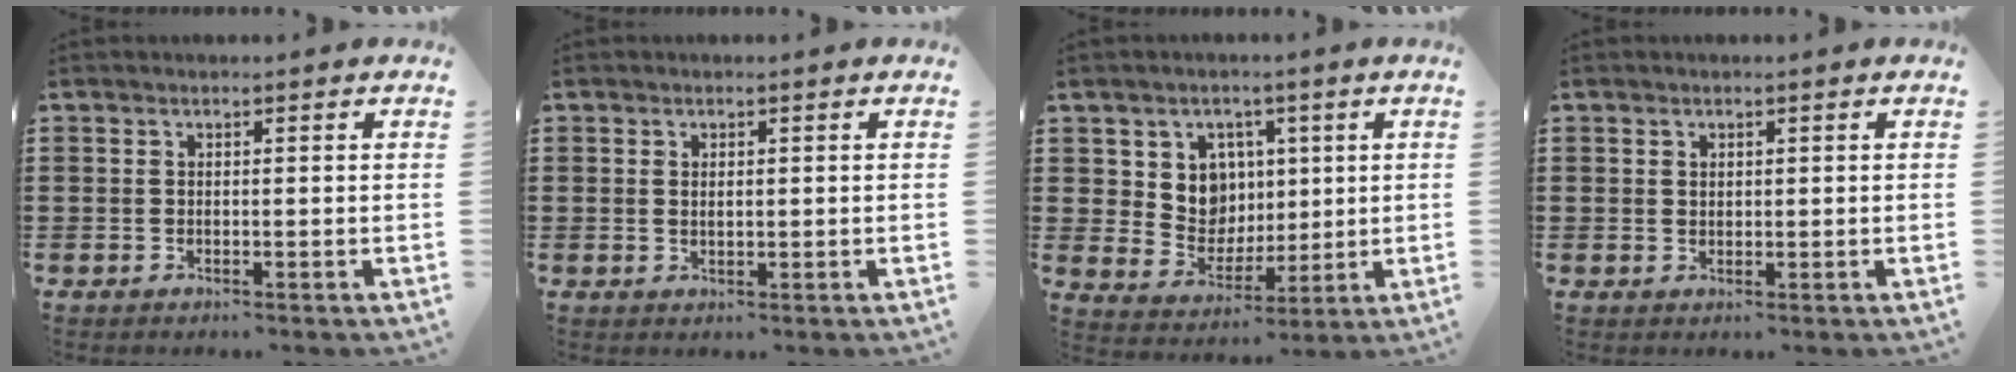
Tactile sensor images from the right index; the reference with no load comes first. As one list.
[{"total": 0.9, "force": [0.2, 0.4, 0.8], "torque": [-0.016, 0.003, 0.004]}, {"total": 7.3, "force": [2.3, 6.5, 2.2], "torque": [-0.063, 0.002, 0.043]}, {"total": 0.9, "force": [0.6, 0.6, 0.2], "torque": [-0.006, 0.002, 0.012]}]